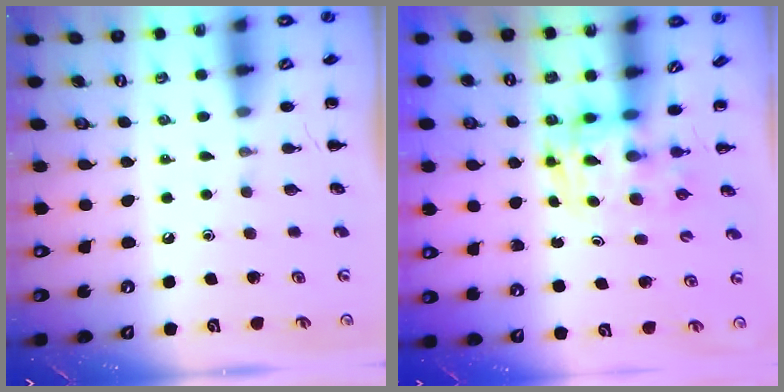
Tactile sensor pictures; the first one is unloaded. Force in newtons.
{"total": 3.6, "press": 3.6, "slide": 0.5}